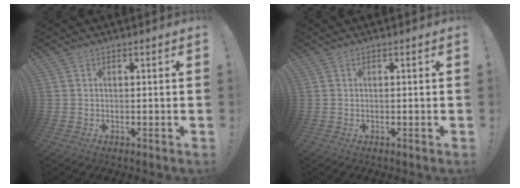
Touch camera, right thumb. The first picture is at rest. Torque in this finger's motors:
{"motor_torque": [0.00, 0.00, 0.00, 0.00, 0.00]}